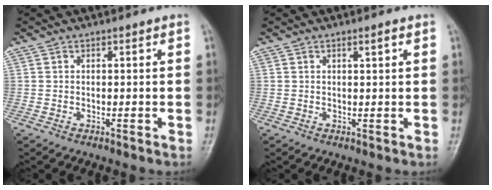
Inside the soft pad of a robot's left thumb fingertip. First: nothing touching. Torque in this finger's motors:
{"motor_torque": [-0.03, 0.02, 0.07, -0.20, 0.04]}